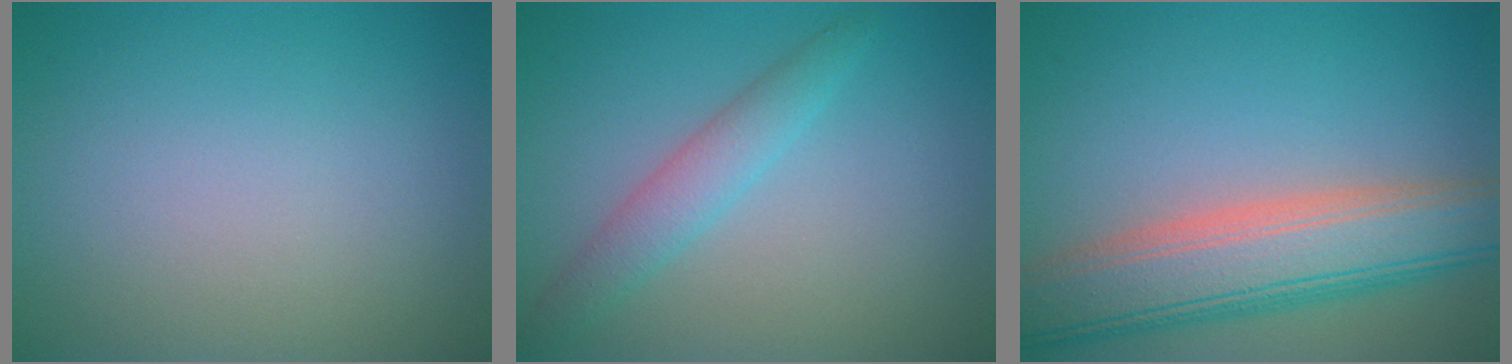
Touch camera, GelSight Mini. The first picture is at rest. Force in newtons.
{"total": 2.6, "press": 2.6, "slide": 0.0}
{"total": 8.5, "press": 8.5, "slide": 0.6}